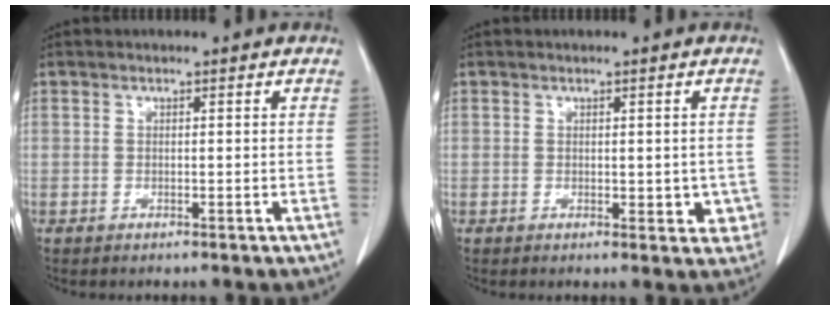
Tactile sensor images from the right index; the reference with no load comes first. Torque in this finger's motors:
{"motor_torque": [-0.07, 0.17, 0.06, 0.02]}